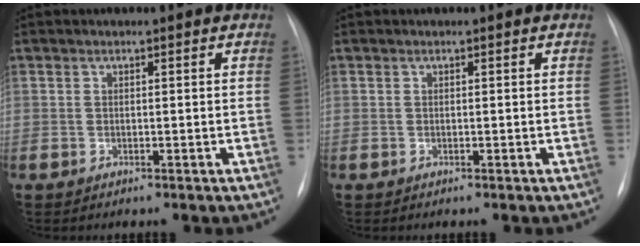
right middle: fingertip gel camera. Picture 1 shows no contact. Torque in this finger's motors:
{"motor_torque": [-0.04, -0.04, 0.00, 0.00]}